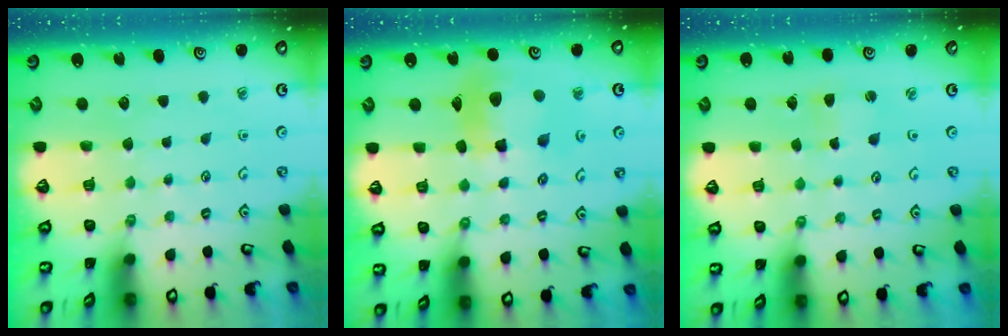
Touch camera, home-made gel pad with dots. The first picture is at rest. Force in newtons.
{"total": 12.5, "press": 12.4, "slide": 1.7}
{"total": 2.1, "press": 2.1, "slide": 0.2}